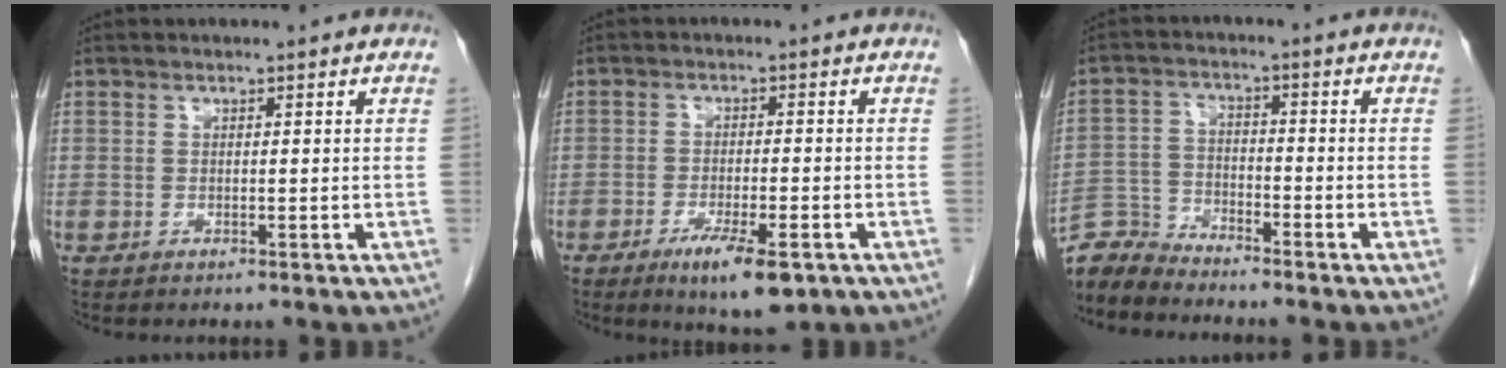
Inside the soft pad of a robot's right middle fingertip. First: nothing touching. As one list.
[{"total": 7.6, "force": [-4.2, 1.5, 6.1], "torque": [-0.105, -0.016, -0.060]}, {"total": 5.5, "force": [-5.5, 0.0, -0.6], "torque": [0.007, -0.005, -0.106]}]